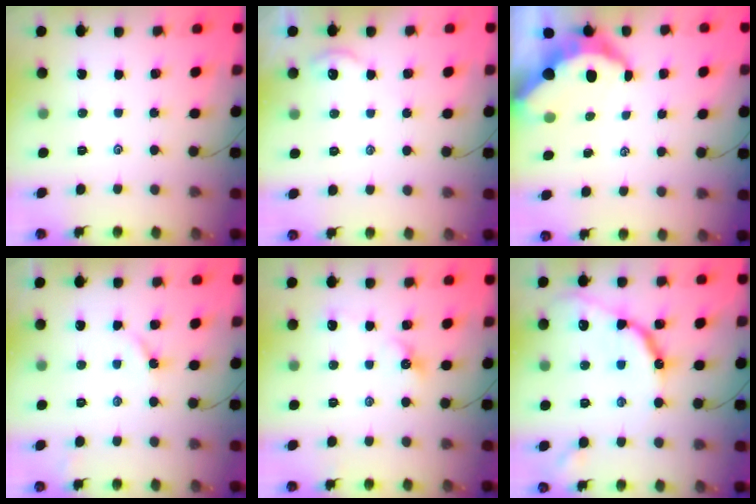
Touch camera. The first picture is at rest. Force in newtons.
{"total": 2.2, "press": 2.2, "slide": 0.2}
{"total": 6.8, "press": 6.8, "slide": 0.8}
{"total": 2.8, "press": 2.8, "slide": 0.3}
{"total": 6.6, "press": 6.5, "slide": 0.7}
{"total": 14.0, "press": 13.9, "slide": 1.0}